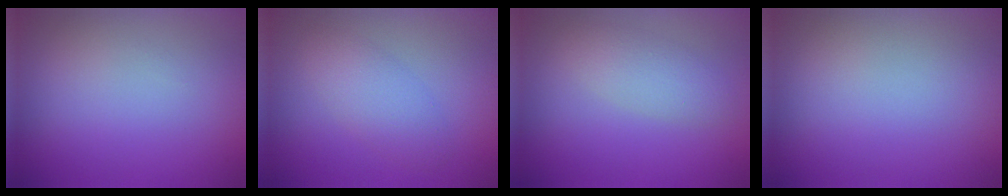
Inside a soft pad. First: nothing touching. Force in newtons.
{"total": 2.8, "press": 2.8, "slide": 0.2}
{"total": 2.4, "press": 2.4, "slide": 0.1}
{"total": 0.0}